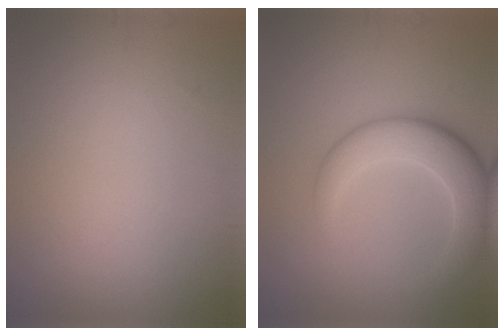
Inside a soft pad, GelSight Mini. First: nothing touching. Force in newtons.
{"total": 6.0, "press": 6.0, "slide": 0.2}